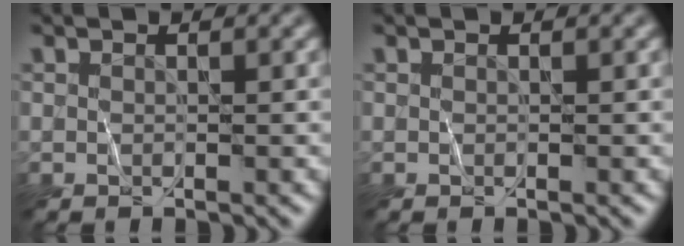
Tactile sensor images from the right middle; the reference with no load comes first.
{"total": 0.0}